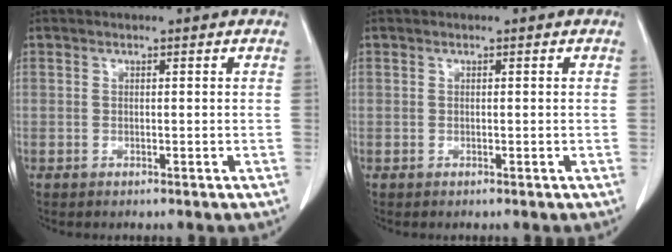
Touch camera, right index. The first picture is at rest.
{"total": 0.0}